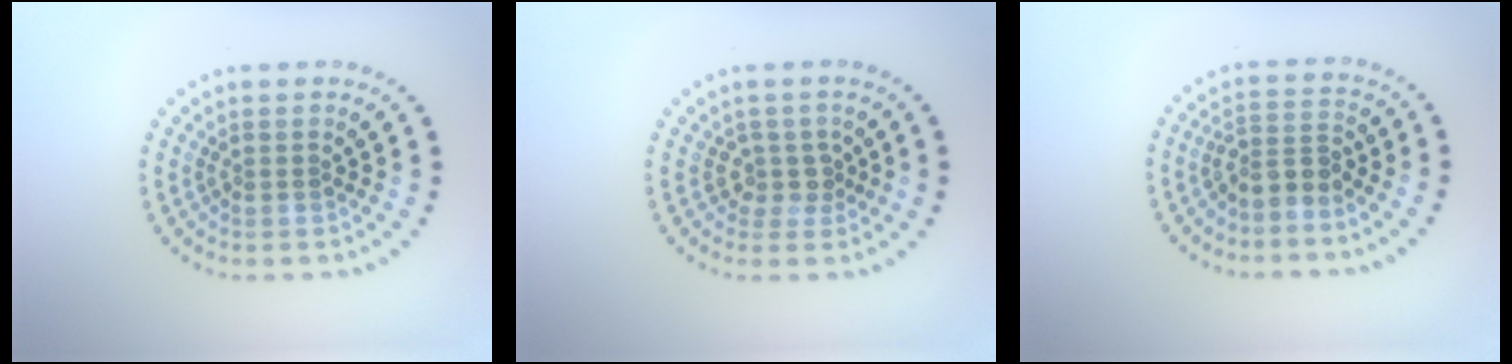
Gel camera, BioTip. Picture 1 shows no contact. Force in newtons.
{"total": 1.8, "press": 1.3, "slide": 1.3}
{"total": 2.6, "press": 1.9, "slide": 1.9}